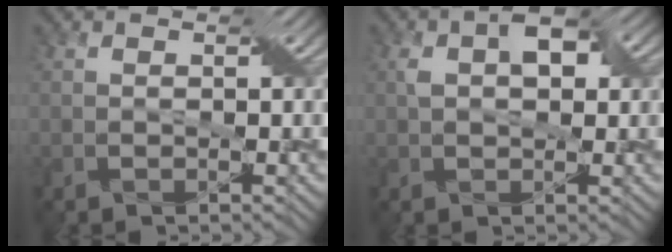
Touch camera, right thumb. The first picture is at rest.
{"total": 5.3, "force": [1.4, 2.9, 4.3], "torque": [-0.076, 0.008, 0.019]}